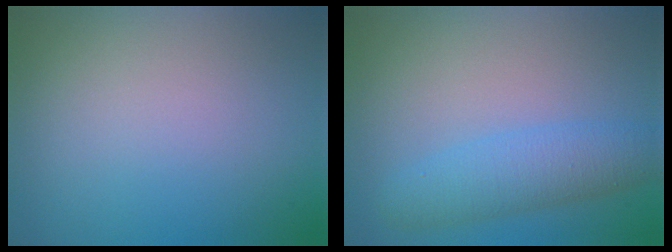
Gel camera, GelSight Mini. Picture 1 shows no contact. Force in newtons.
{"total": 4.2, "press": 4.2, "slide": 0.2}